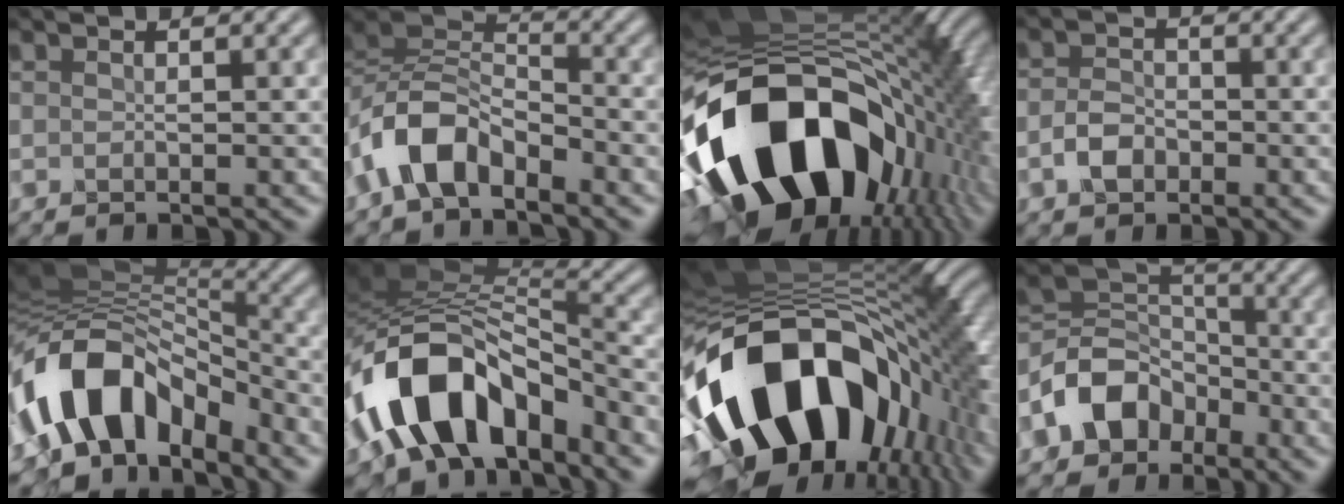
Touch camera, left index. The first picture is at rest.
{"total": 6.0, "force": [-3.5, 3.1, 3.9], "torque": [-0.075, 0.011, -0.077]}
{"total": 18.5, "force": [-5.7, 11.3, 13.5], "torque": [-0.243, -0.006, -0.101]}
{"total": 2.1, "force": [-1.2, 1.3, 1.2], "torque": [-0.024, 0.010, -0.027]}
{"total": 10.9, "force": [-5.3, 6.3, 7.1], "torque": [-0.120, 0.023, -0.096]}
{"total": 11.4, "force": [-5.5, 6.2, 7.8], "torque": [-0.134, 0.020, -0.102]}
{"total": 18.3, "force": [-5.8, 10.8, 13.6], "torque": [-0.248, -0.017, -0.091]}
{"total": 7.0, "force": [-3.6, 5.0, 3.3], "torque": [-0.055, 0.015, -0.079]}